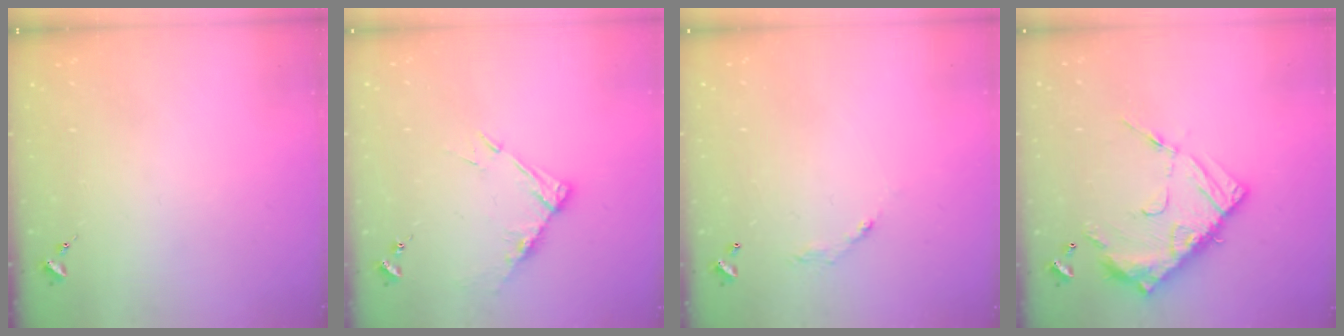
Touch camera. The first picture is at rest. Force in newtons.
{"total": 9.1, "press": 9.1, "slide": 0.7}
{"total": 5.7, "press": 5.7, "slide": 0.4}
{"total": 16.6, "press": 16.6, "slide": 1.5}